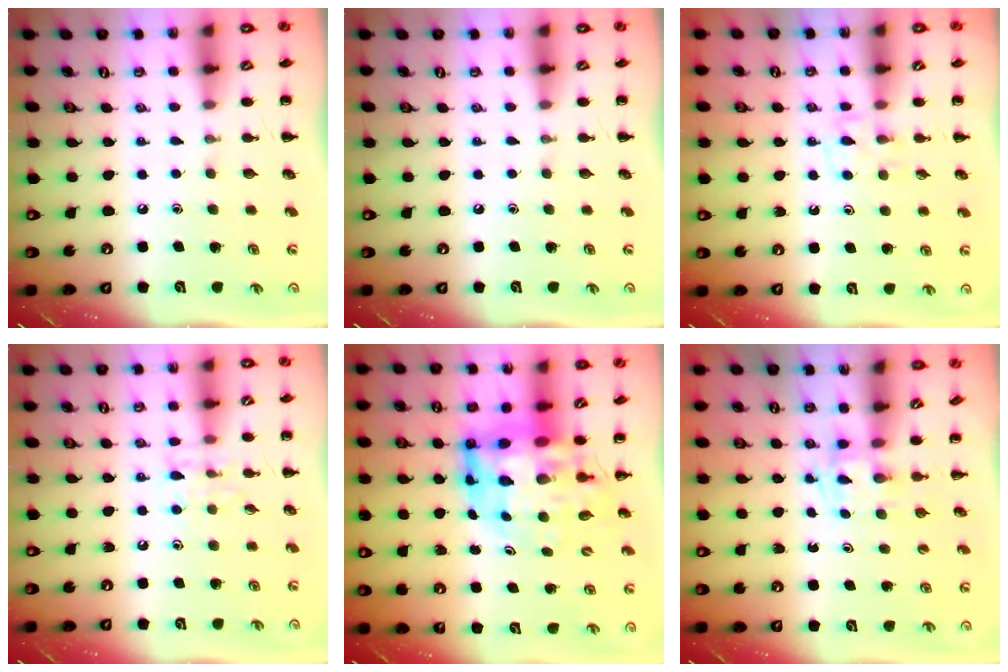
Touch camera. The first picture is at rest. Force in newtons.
{"total": 0.0}
{"total": 5.9, "press": 5.7, "slide": 1.3}
{"total": 7.1, "press": 7.0, "slide": 0.9}
{"total": 11.0, "press": 10.4, "slide": 3.6}
{"total": 2.5, "press": 2.1, "slide": 1.2}